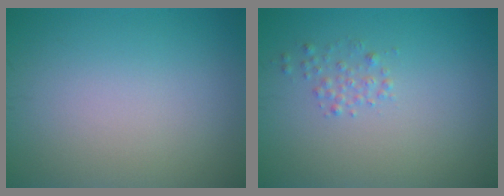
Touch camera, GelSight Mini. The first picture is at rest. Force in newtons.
{"total": 1.1, "press": 1.1, "slide": 0.0}